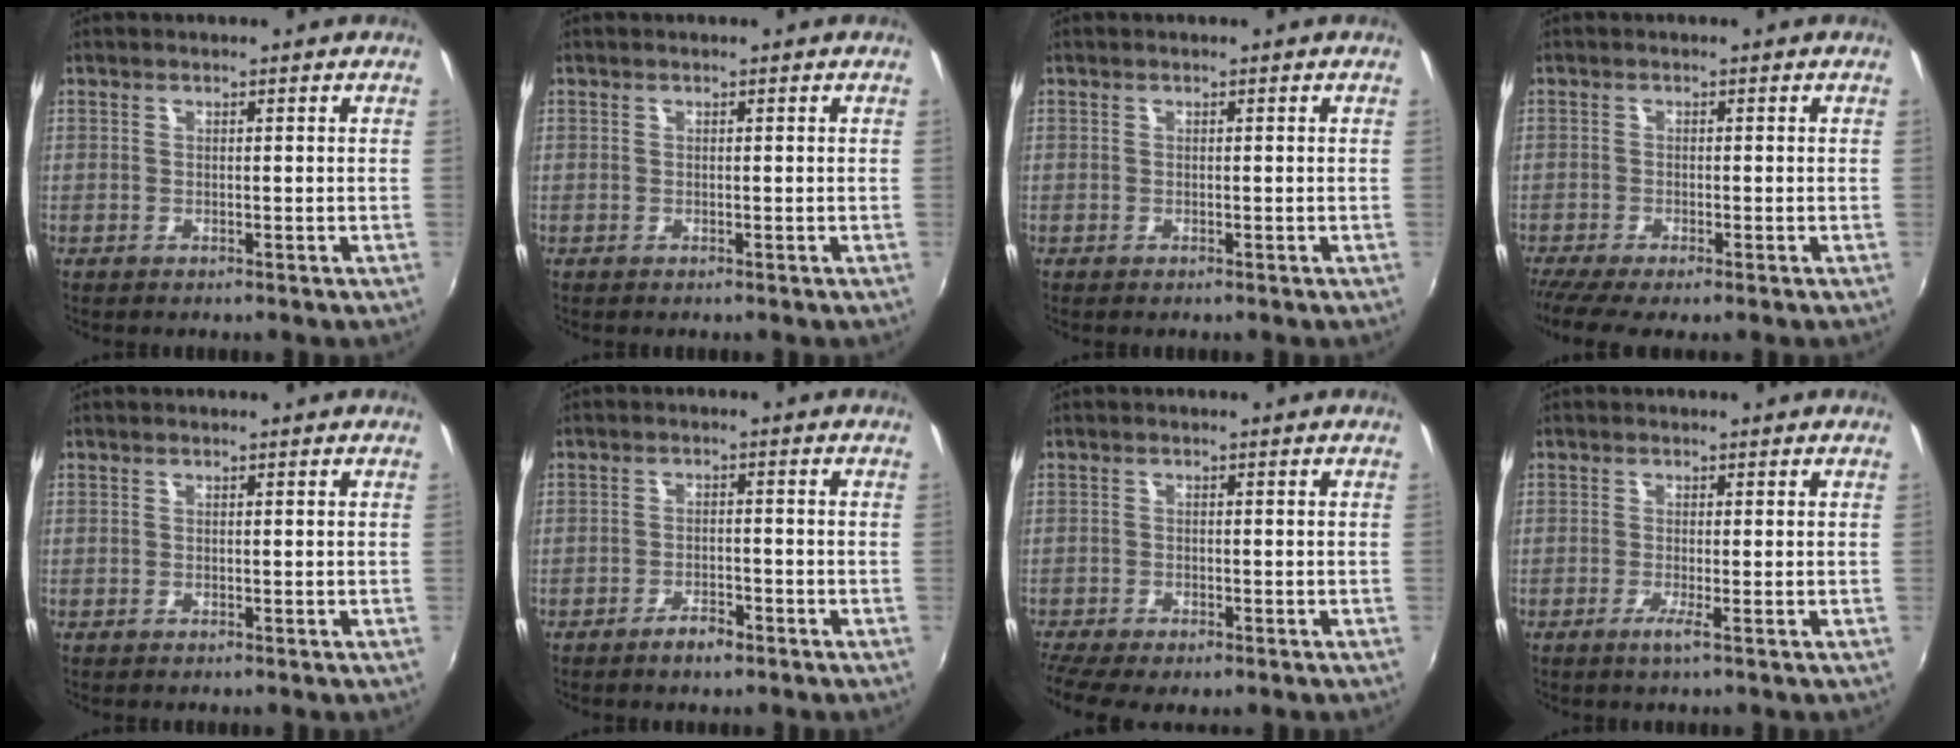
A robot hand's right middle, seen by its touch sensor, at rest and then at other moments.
{"total": 0.0}
{"total": 0.0}
{"total": 4.4, "force": [-3.5, 0.1, 2.7], "torque": [-0.063, -0.025, -0.063]}
{"total": 0.0}
{"total": 3.2, "force": [-2.4, 1.1, 1.8], "torque": [-0.042, 0.001, -0.040]}
{"total": 6.4, "force": [-5.0, 1.8, 3.7], "torque": [-0.094, -0.035, -0.086]}
{"total": 1.6, "force": [-0.7, -0.6, 1.4], "torque": [-0.031, -0.004, -0.017]}